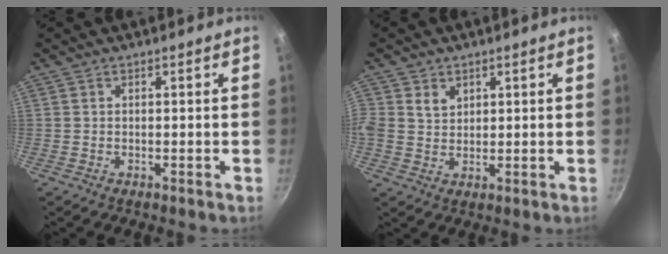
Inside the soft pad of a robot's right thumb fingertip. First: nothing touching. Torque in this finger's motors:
{"motor_torque": [-0.20, 0.46, 0.26, 0.44, 0.11]}